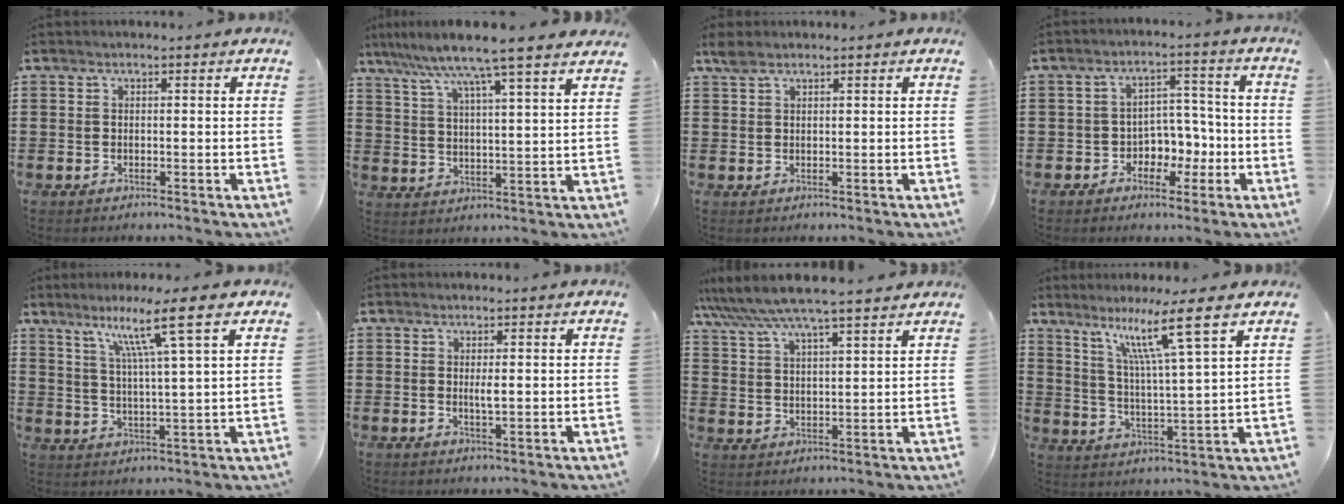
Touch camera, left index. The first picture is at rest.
{"total": 7.4, "force": [6.4, -1.1, 3.6], "torque": [-0.096, -0.040, 0.103]}
{"total": 1.7, "force": [1.3, 0.8, 0.9], "torque": [-0.021, 0.004, 0.024]}
{"total": 5.0, "force": [-1.8, 4.1, 2.2], "torque": [-0.044, 0.009, -0.035]}
{"total": 9.8, "force": [6.0, -0.5, 7.6], "torque": [-0.148, -0.019, 0.094]}
{"total": 1.9, "force": [0.3, 0.3, 1.9], "torque": [-0.036, -0.003, 0.004]}
{"total": 6.4, "force": [5.8, 0.4, 2.8], "torque": [-0.076, -0.027, 0.099]}
{"total": 10.6, "force": [7.4, -0.5, 7.6], "torque": [-0.153, -0.034, 0.117]}